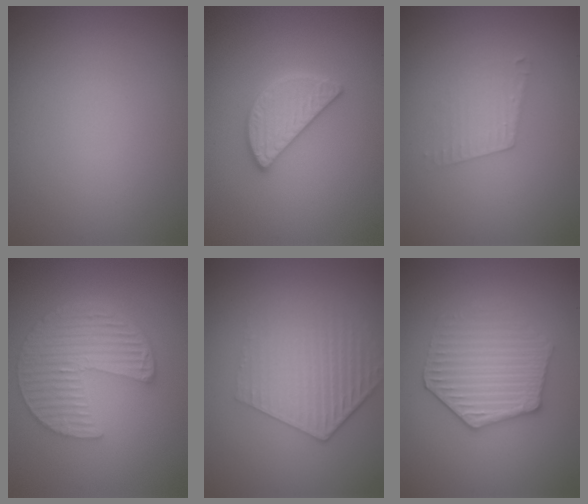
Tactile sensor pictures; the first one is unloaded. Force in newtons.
{"total": 3.0, "press": 3.0, "slide": 0.2}
{"total": 2.0, "press": 2.0, "slide": 0.1}
{"total": 6.2, "press": 4.4, "slide": 4.3}
{"total": 4.2, "press": 3.2, "slide": 2.7}
{"total": 4.2, "press": 3.9, "slide": 1.5}